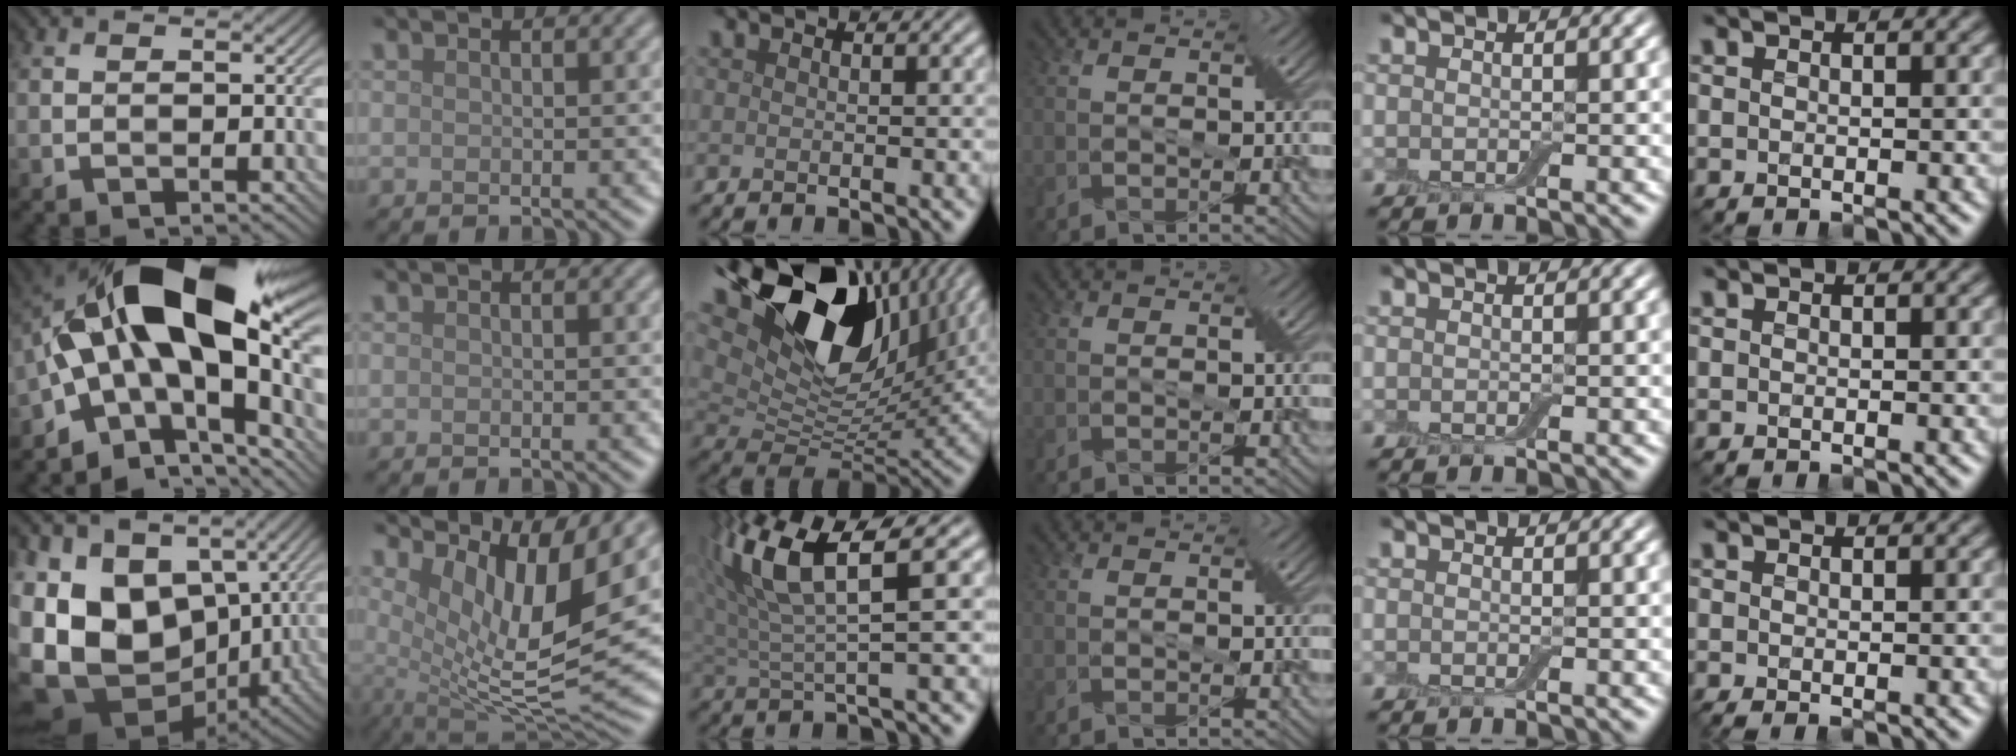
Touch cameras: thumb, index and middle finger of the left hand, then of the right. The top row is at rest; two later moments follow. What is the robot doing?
{"motion": "cut", "object": "aluminum foil"}